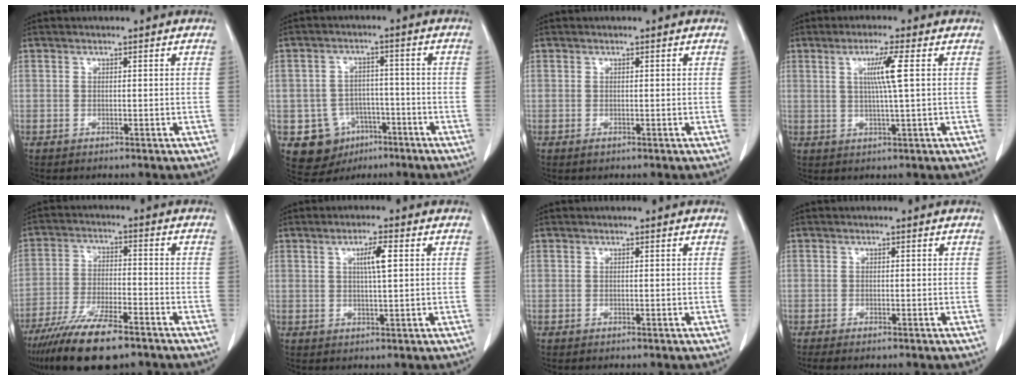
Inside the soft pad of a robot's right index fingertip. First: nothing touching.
{"total": 8.6, "force": [-3.8, 7.5, 1.9], "torque": [-0.034, 0.015, -0.045]}
{"total": 0.5, "force": [-0.2, 0.4, 0.3], "torque": [-0.004, 0.001, -0.002]}
{"total": 5.2, "force": [1.2, -0.9, 5.0], "torque": [-0.094, -0.002, 0.023]}
{"total": 13.3, "force": [-9.7, 2.9, 8.6], "torque": [-0.161, -0.028, -0.170]}
{"total": 3.9, "force": [1.1, 0.3, 3.7], "torque": [-0.064, 0.001, 0.018]}
{"total": 0.0}
{"total": 1.5, "force": [-1.1, 0.2, 0.9], "torque": [-0.013, -0.003, -0.017]}